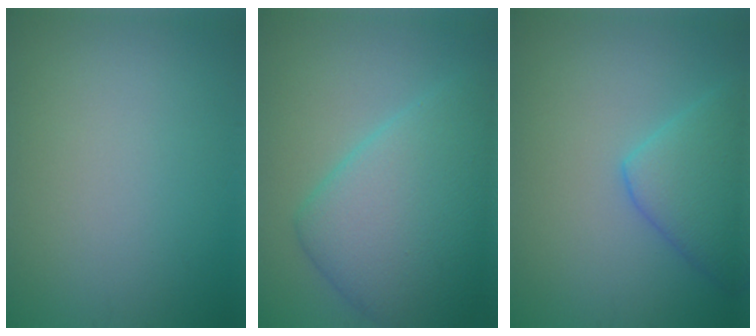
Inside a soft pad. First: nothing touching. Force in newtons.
{"total": 8.7, "press": 8.7, "slide": 0.1}
{"total": 4.9, "press": 4.8, "slide": 0.3}